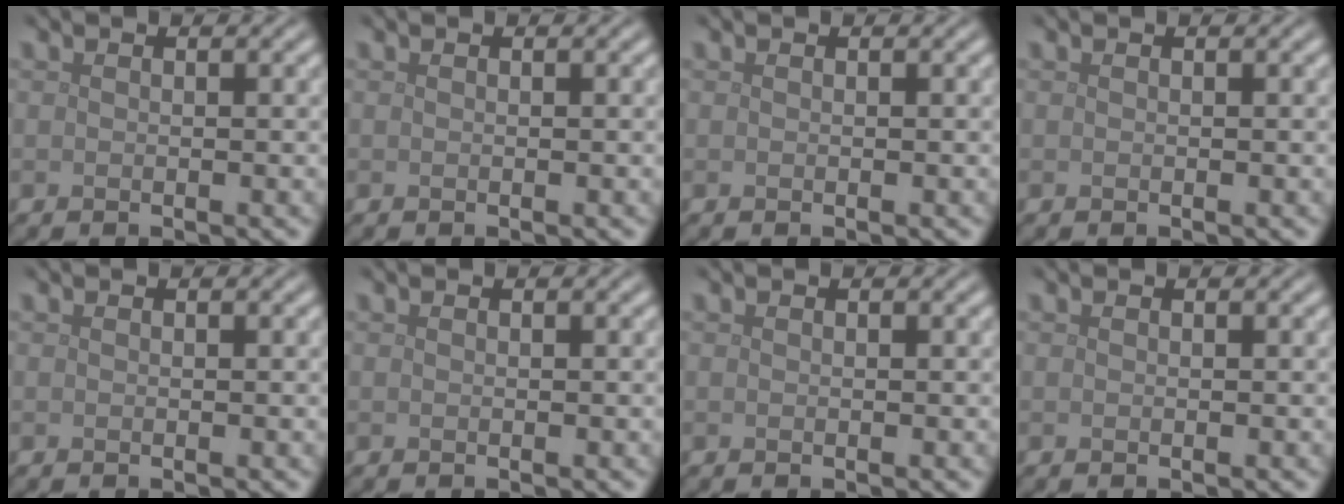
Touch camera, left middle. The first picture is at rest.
{"total": 0.0}
{"total": 0.0}
{"total": 0.0}
{"total": 0.0}
{"total": 0.0}
{"total": 0.0}
{"total": 0.0}